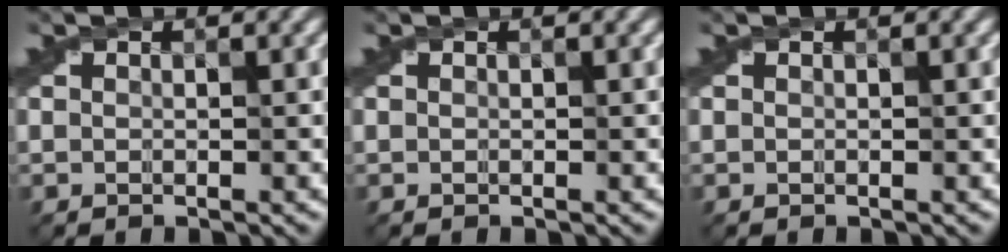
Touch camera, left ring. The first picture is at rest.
{"total": 0.0}
{"total": 0.0}